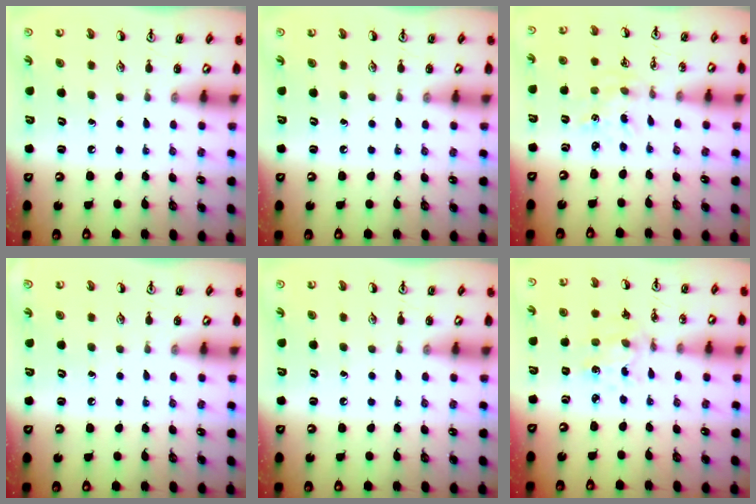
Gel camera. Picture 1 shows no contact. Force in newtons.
{"total": 0.0}
{"total": 0.0}
{"total": 0.0}
{"total": 0.0}
{"total": 1.8, "press": 1.7, "slide": 0.3}